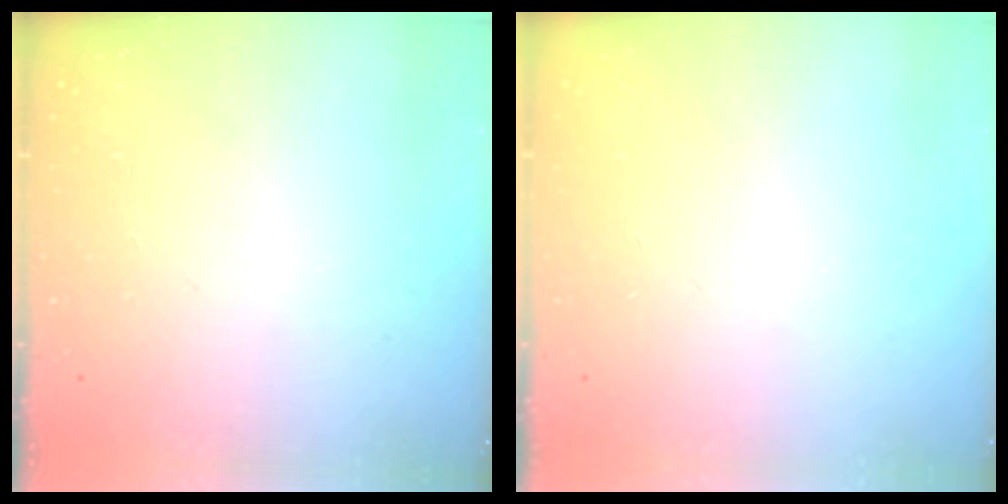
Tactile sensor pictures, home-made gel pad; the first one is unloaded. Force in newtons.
{"total": 0.0}